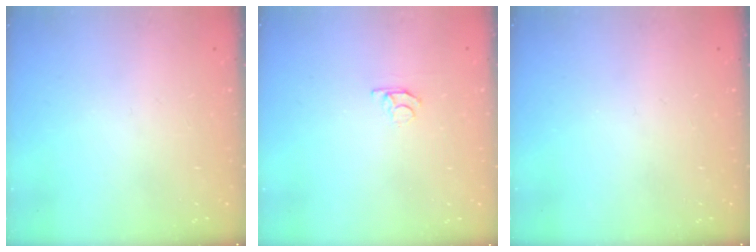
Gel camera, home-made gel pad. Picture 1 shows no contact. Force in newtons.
{"total": 3.1, "press": 3.1, "slide": 0.3}
{"total": 0.0}